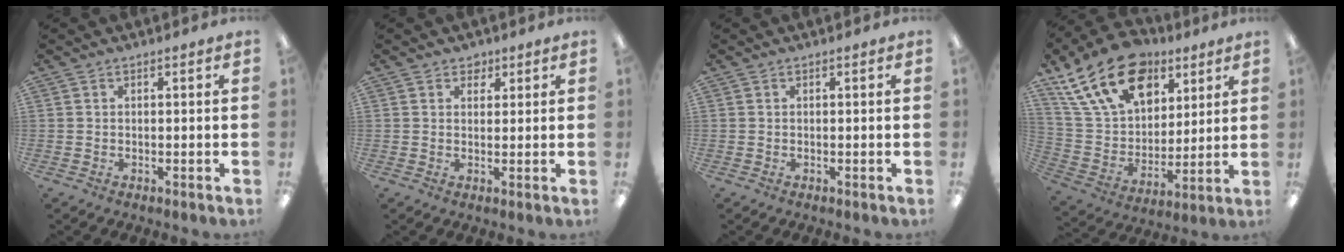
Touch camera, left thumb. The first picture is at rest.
{"total": 2.7, "force": [1.9, 1.8, 0.5], "torque": [0.002, -0.004, 0.031]}
{"total": 0.0}
{"total": 21.4, "force": [12.3, 13.3, 11.4], "torque": [-0.199, -0.051, 0.228]}